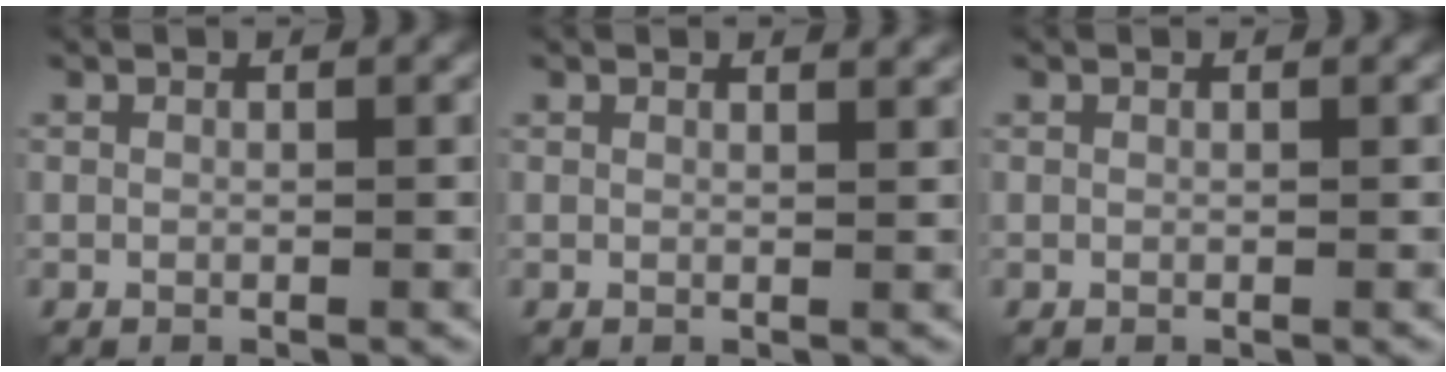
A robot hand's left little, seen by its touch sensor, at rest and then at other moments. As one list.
[{"total": 1.5, "force": [1.3, 0.4, 0.6], "torque": [-0.007, 0.000, 0.011]}, {"total": 0.0}]